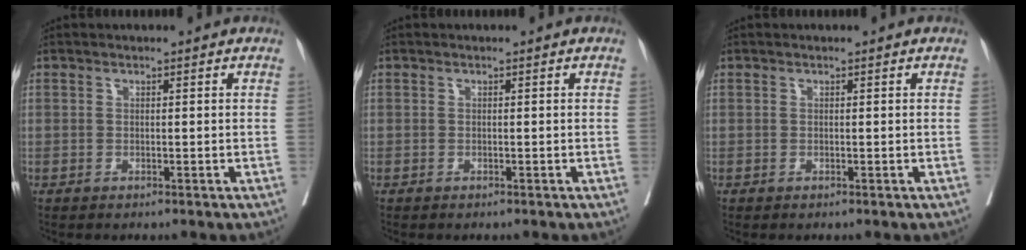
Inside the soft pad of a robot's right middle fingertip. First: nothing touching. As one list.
[{"total": 0.5, "force": [0.5, -0.1, 0.0], "torque": [0.000, 0.001, 0.008]}, {"total": 0.6, "force": [0.6, -0.1, -0.1], "torque": [0.000, 0.002, 0.011]}]